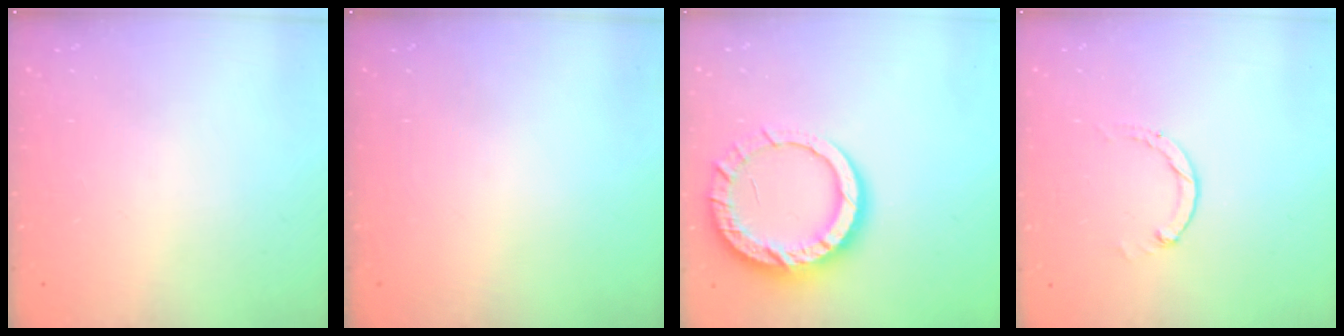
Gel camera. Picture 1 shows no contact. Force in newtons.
{"total": 0.0}
{"total": 14.8, "press": 14.7, "slide": 1.3}
{"total": 1.2, "press": 1.2, "slide": 0.3}